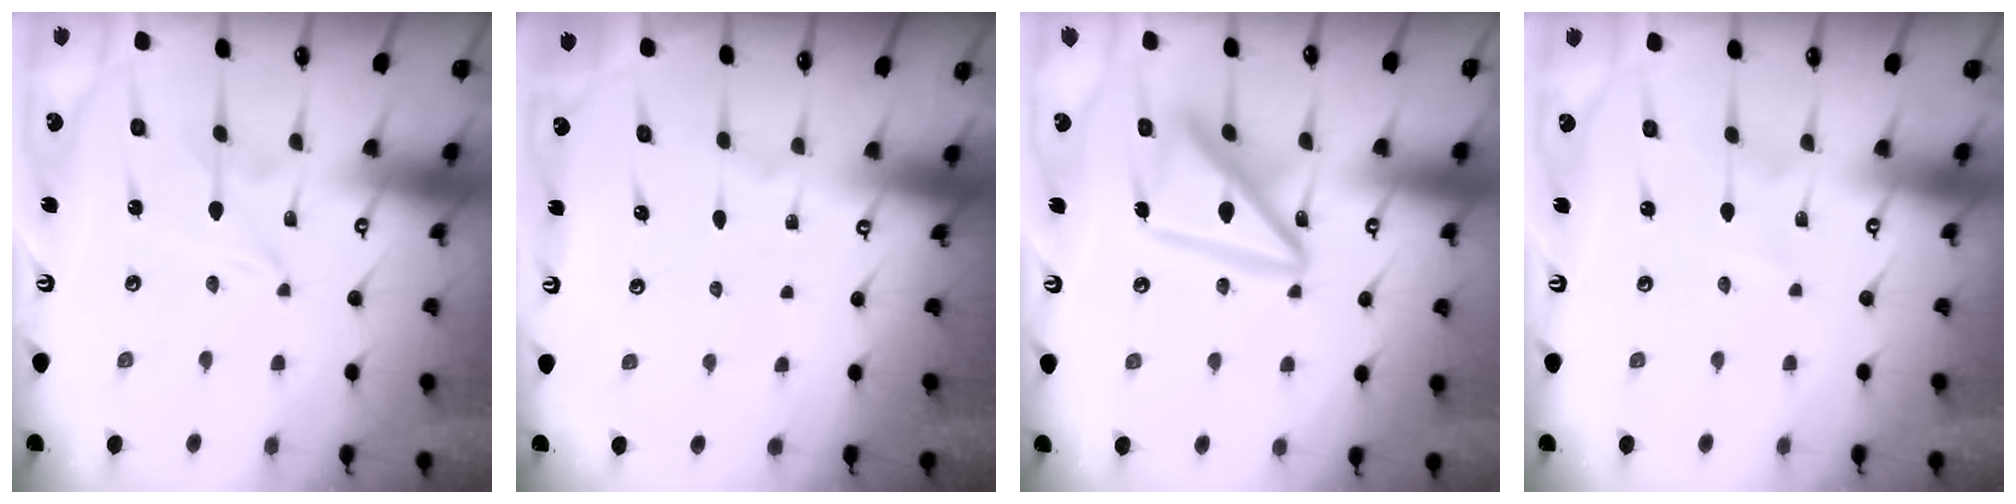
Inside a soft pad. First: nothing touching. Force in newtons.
{"total": 0.0}
{"total": 14.4, "press": 14.3, "slide": 1.3}
{"total": 0.0}